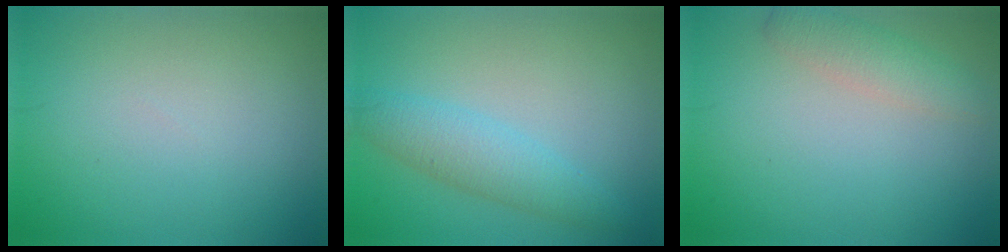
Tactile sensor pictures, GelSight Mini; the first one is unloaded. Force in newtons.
{"total": 3.3, "press": 3.3, "slide": 0.1}
{"total": 2.6, "press": 2.6, "slide": 0.1}